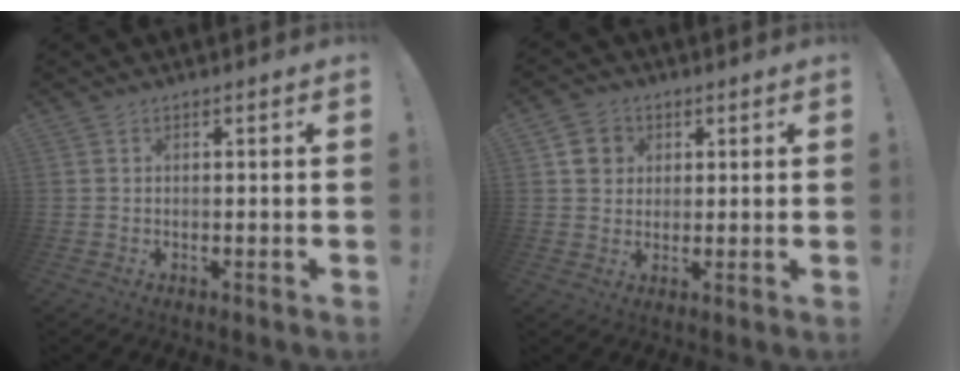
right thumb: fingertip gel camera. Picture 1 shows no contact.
{"total": 6.2, "force": [2.0, 5.6, 1.9], "torque": [-0.025, 0.000, 0.041]}